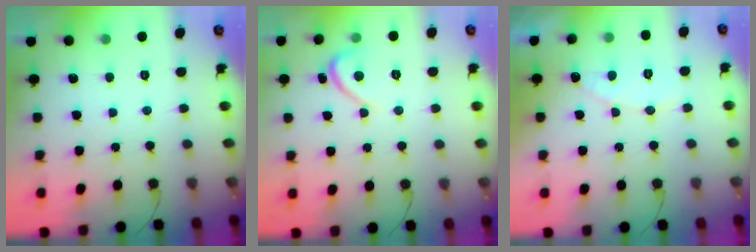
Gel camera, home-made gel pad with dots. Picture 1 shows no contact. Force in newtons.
{"total": 3.1, "press": 3.1, "slide": 0.3}
{"total": 7.2, "press": 7.2, "slide": 0.5}